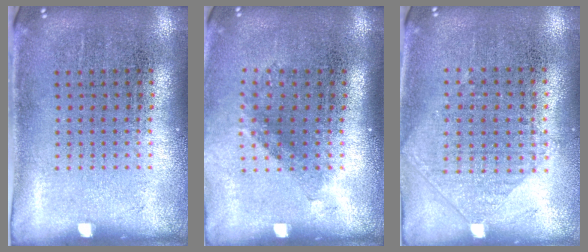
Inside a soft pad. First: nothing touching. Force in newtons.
{"total": 1.2, "press": 0.9, "slide": 0.8}
{"total": 0.9, "press": 0.9, "slide": 0.3}